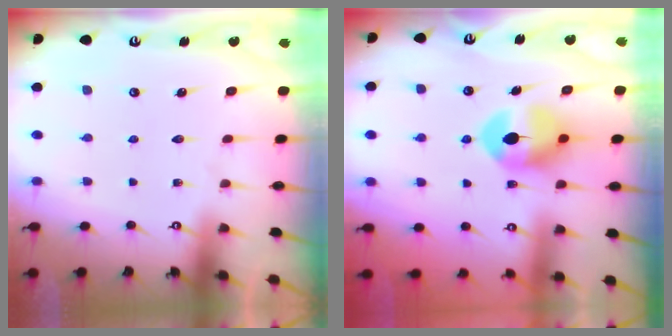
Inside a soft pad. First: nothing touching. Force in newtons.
{"total": 9.2, "press": 9.2, "slide": 1.1}